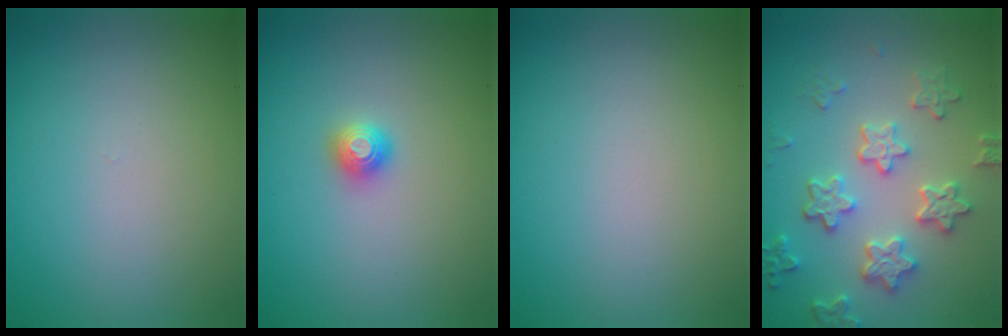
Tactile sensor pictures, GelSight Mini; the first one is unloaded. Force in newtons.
{"total": 1.5, "press": 1.5, "slide": 0.2}
{"total": 0.0}
{"total": 4.4, "press": 4.1, "slide": 1.6}